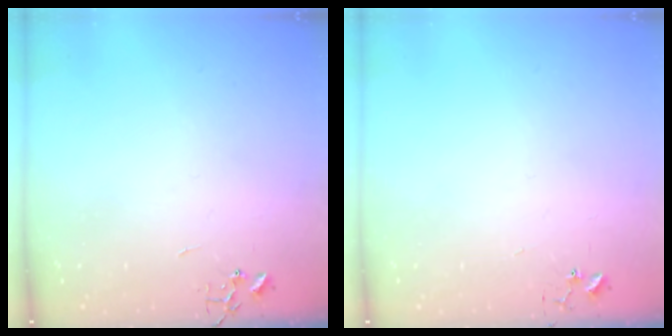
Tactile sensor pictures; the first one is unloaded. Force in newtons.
{"total": 3.5, "press": 3.4, "slide": 0.4}